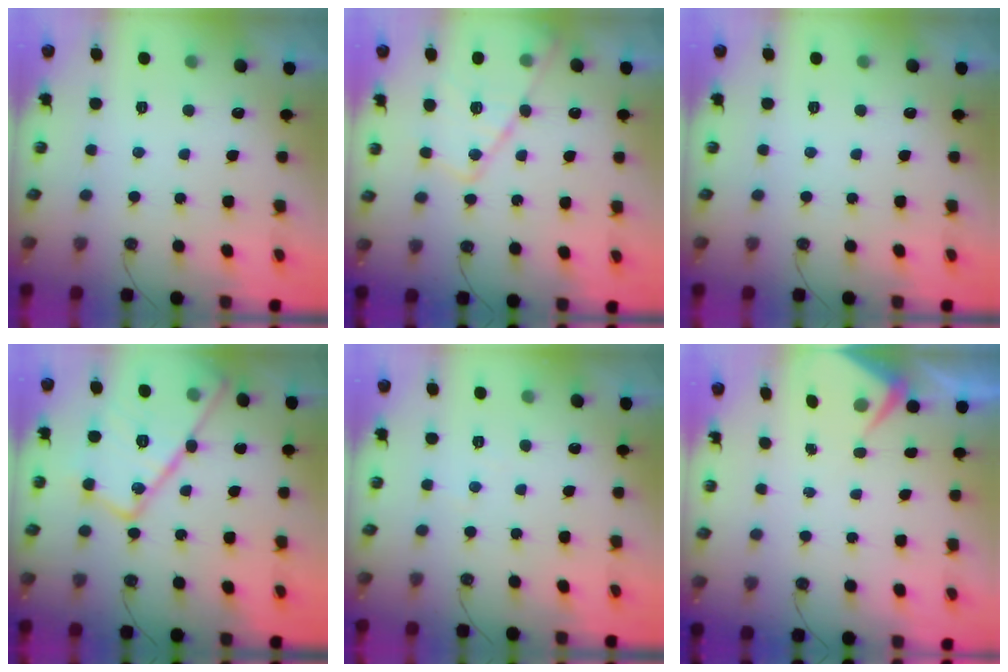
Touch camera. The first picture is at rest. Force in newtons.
{"total": 15.5, "press": 15.4, "slide": 1.2}
{"total": 0.0}
{"total": 23.7, "press": 23.6, "slide": 2.3}
{"total": 2.9, "press": 2.8, "slide": 0.7}
{"total": 4.2, "press": 4.2, "slide": 0.6}